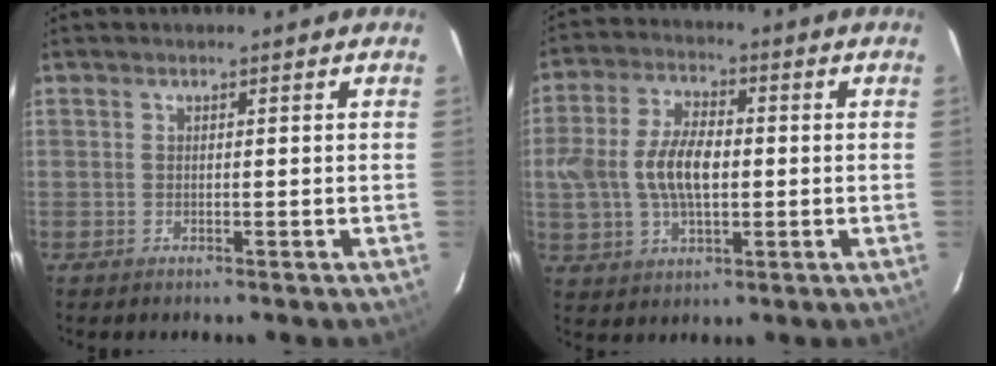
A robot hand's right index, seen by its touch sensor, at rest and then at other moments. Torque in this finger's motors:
{"motor_torque": [0.46, -0.03, 0.36, 0.10]}